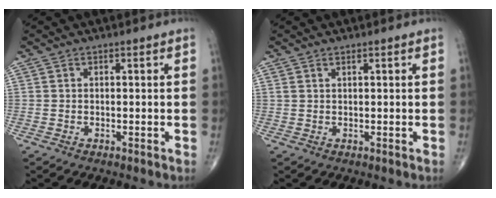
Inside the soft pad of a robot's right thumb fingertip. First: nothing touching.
{"total": 0.8, "force": [0.7, 0.2, 0.4], "torque": [-0.009, 0.001, 0.017]}